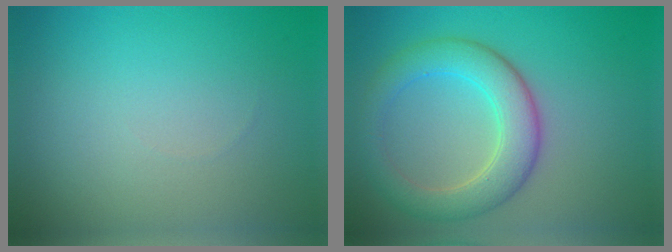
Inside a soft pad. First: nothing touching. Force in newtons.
{"total": 5.7, "press": 5.7, "slide": 0.1}